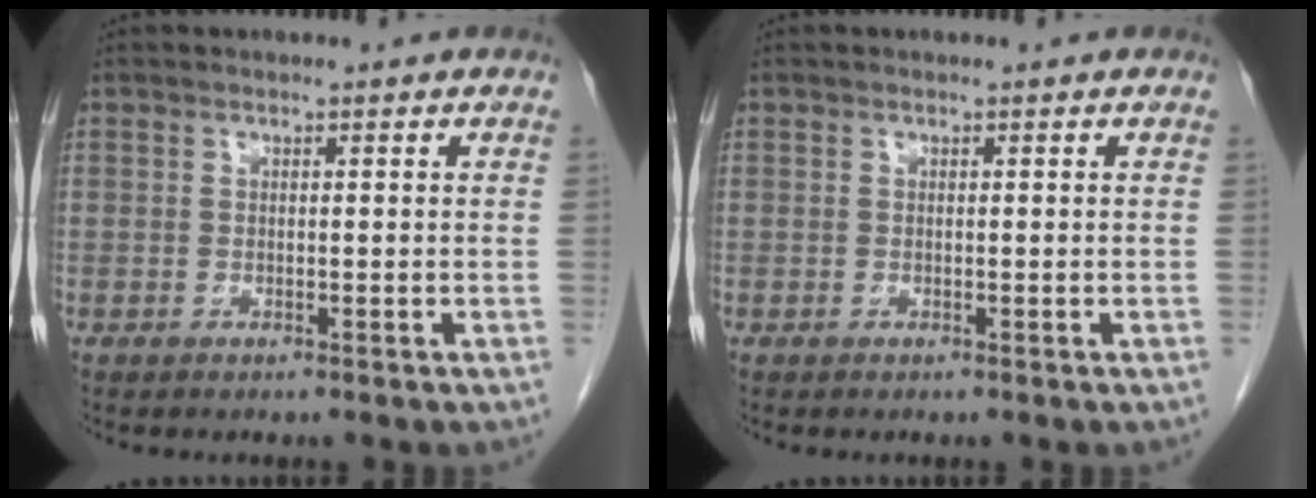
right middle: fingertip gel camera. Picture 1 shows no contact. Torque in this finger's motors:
{"motor_torque": [0.00, 0.00, 0.00, -0.01]}